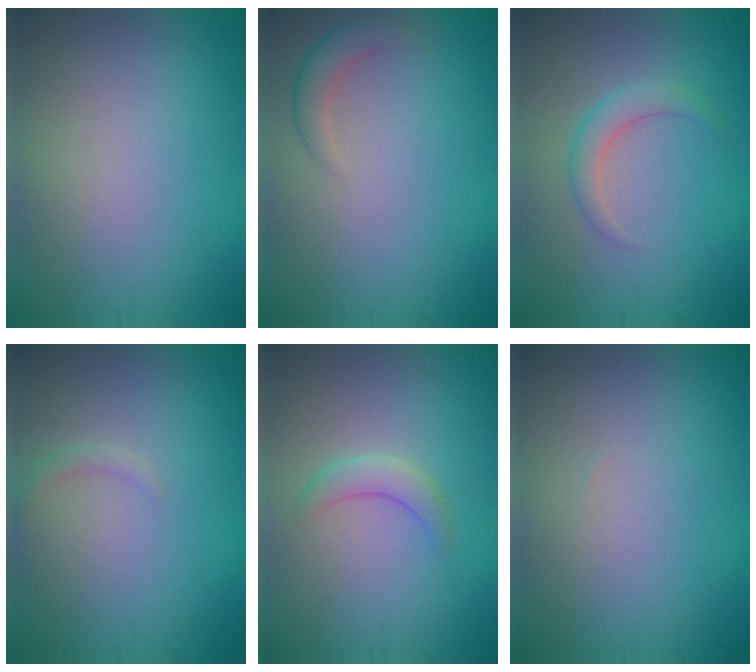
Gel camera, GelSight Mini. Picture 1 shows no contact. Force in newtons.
{"total": 2.0, "press": 2.0, "slide": 0.2}
{"total": 2.0, "press": 2.0, "slide": 0.2}
{"total": 0.8, "press": 0.8, "slide": 0.0}
{"total": 1.7, "press": 1.7, "slide": 0.0}
{"total": 0.0}